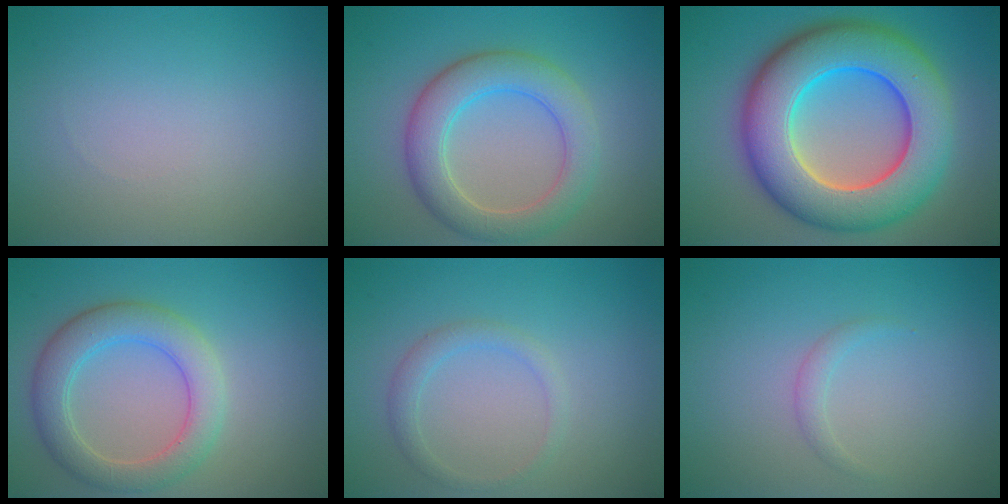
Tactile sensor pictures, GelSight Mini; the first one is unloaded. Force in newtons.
{"total": 5.4, "press": 5.4, "slide": 0.1}
{"total": 12.7, "press": 12.7, "slide": 0.4}
{"total": 4.8, "press": 4.8, "slide": 0.4}
{"total": 1.7, "press": 1.7, "slide": 0.1}
{"total": 1.0, "press": 1.0, "slide": 0.2}